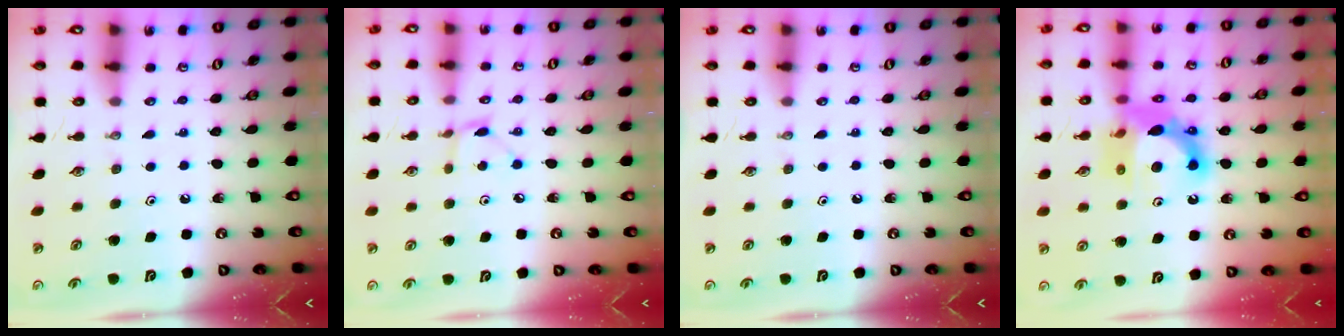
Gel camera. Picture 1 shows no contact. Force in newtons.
{"total": 3.5, "press": 3.5, "slide": 0.0}
{"total": 0.0}
{"total": 14.1, "press": 14.1, "slide": 1.1}